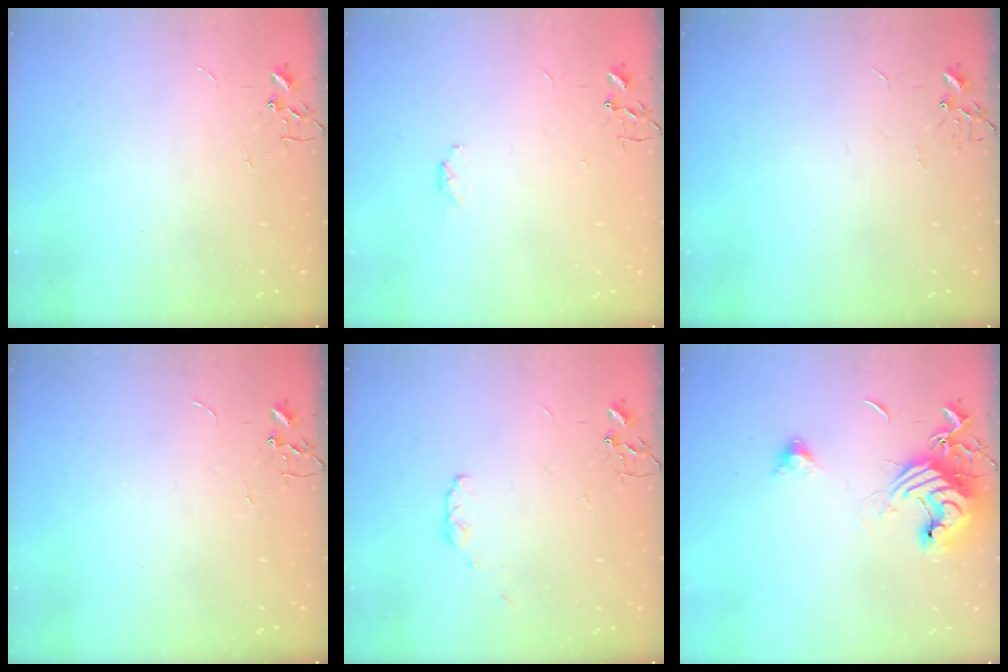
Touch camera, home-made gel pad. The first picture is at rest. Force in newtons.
{"total": 3.5, "press": 3.4, "slide": 1.0}
{"total": 0.0}
{"total": 0.0}
{"total": 4.0, "press": 4.0, "slide": 0.6}
{"total": 15.1, "press": 15.0, "slide": 2.0}